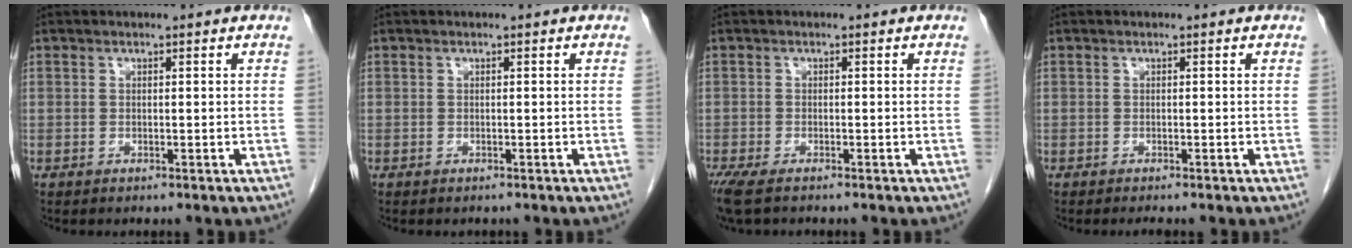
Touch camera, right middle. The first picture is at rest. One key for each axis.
{"total": 0.0}
{"total": 4.6, "fx": -3.5, "fy": 1.1, "fz": 2.7, "tx": -0.052, "ty": -0.014, "tz": -0.060}
{"total": 0.8, "fx": -0.7, "fy": 0.0, "fz": 0.3, "tx": -0.008, "ty": -0.004, "tz": -0.009}